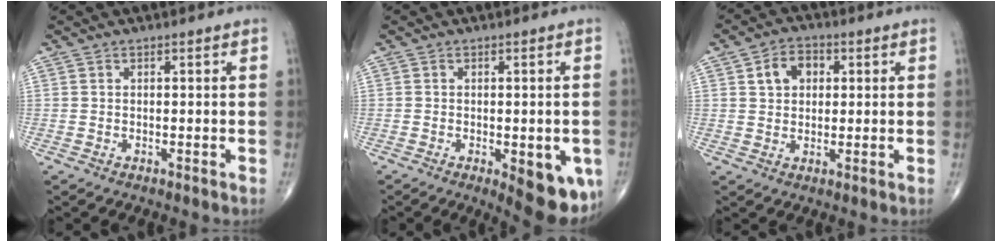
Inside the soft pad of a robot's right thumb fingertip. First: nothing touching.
{"total": 10.9, "force": [-3.7, 4.2, 9.3], "torque": [-0.095, -0.008, -0.038]}
{"total": 5.8, "force": [1.6, 4.3, 3.6], "torque": [-0.040, 0.006, 0.023]}